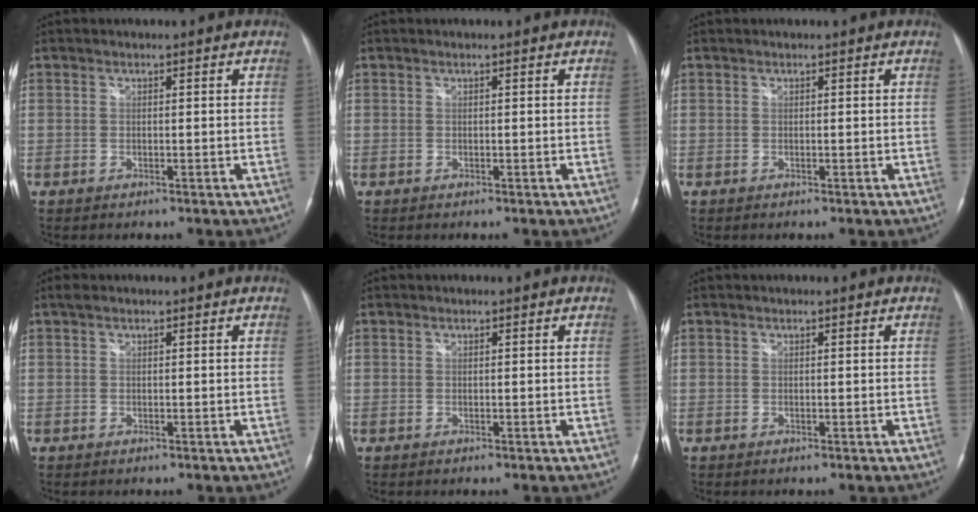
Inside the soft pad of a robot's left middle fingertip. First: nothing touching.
{"total": 0.0}
{"total": 0.0}
{"total": 0.8, "force": [0.6, 0.3, 0.4], "torque": [-0.012, 0.016, 0.012]}
{"total": 0.0}
{"total": 0.0}